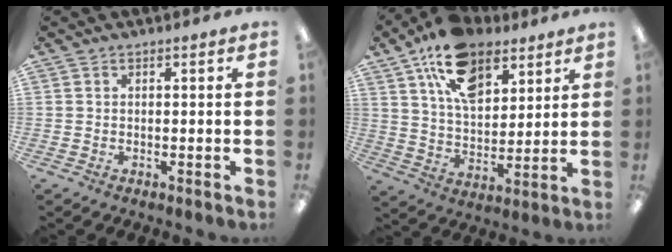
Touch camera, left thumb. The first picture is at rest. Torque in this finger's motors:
{"motor_torque": [0.50, 0.64, 1.39, -1.38, 0.29]}